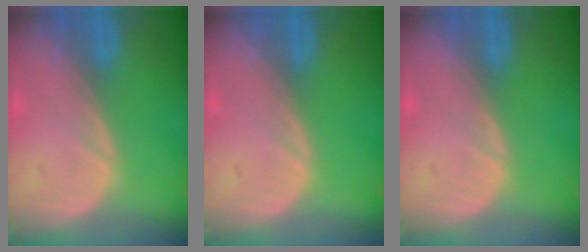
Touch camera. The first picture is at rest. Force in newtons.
{"total": 0.0}
{"total": 0.0}